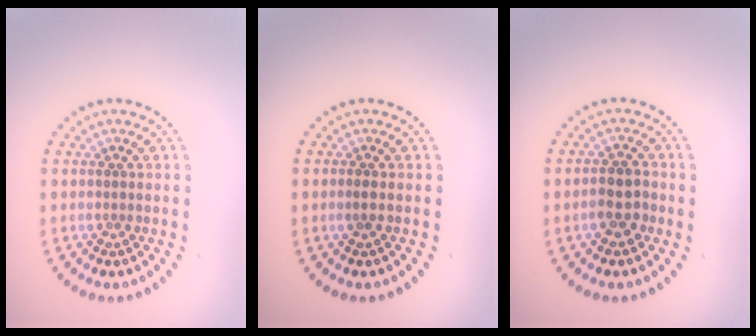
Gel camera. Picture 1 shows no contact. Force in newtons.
{"total": 0.7, "press": 0.6, "slide": 0.3}
{"total": 2.5, "press": 2.3, "slide": 0.9}